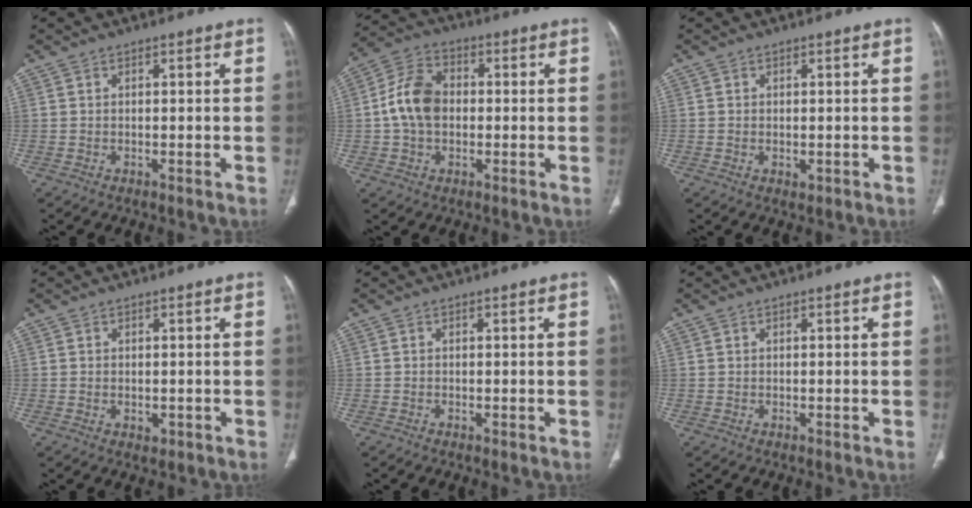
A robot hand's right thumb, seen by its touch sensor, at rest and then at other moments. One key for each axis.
{"total": 10.2, "fx": -0.1, "fy": 7.3, "fz": 7.1, "tx": -0.125, "ty": 0.024, "tz": -0.011}
{"total": 1.2, "fx": -0.2, "fy": 0.9, "fz": 0.8, "tx": -0.015, "ty": -0.003, "tz": 0.000}
{"total": 1.6, "fx": -0.3, "fy": 1.2, "fz": 1.0, "tx": -0.013, "ty": -0.002, "tz": 0.000}
{"total": 0.0}
{"total": 0.0}